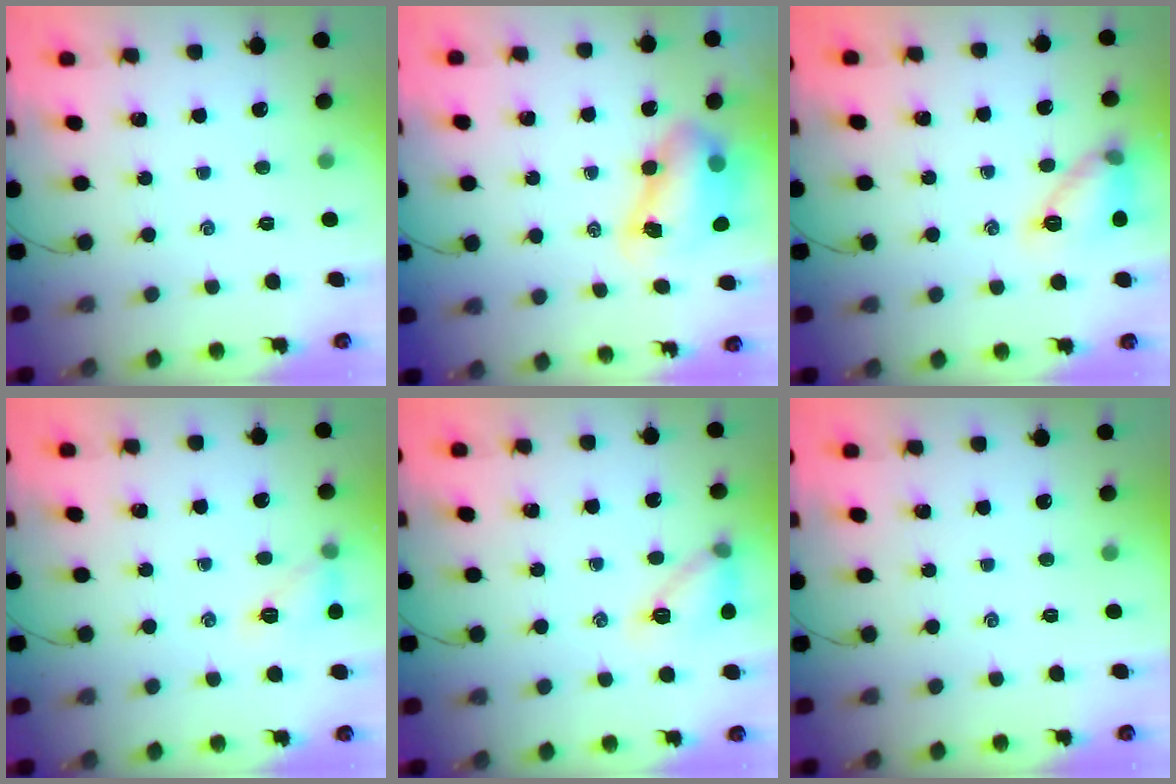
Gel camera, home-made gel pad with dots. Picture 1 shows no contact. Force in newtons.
{"total": 8.5, "press": 8.2, "slide": 2.4}
{"total": 11.3, "press": 11.3, "slide": 0.4}
{"total": 8.7, "press": 8.7, "slide": 0.9}
{"total": 11.7, "press": 11.7, "slide": 0.8}
{"total": 0.0}